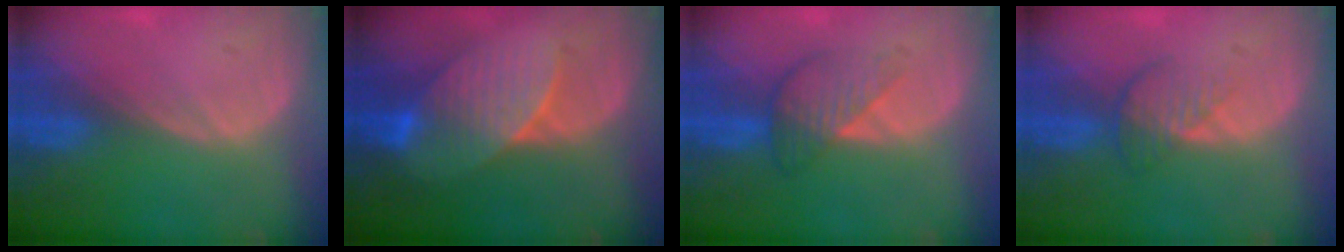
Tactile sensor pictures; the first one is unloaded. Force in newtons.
{"total": 7.7, "press": 7.6, "slide": 1.6}
{"total": 4.6, "press": 4.6, "slide": 0.1}
{"total": 3.7, "press": 3.2, "slide": 1.9}